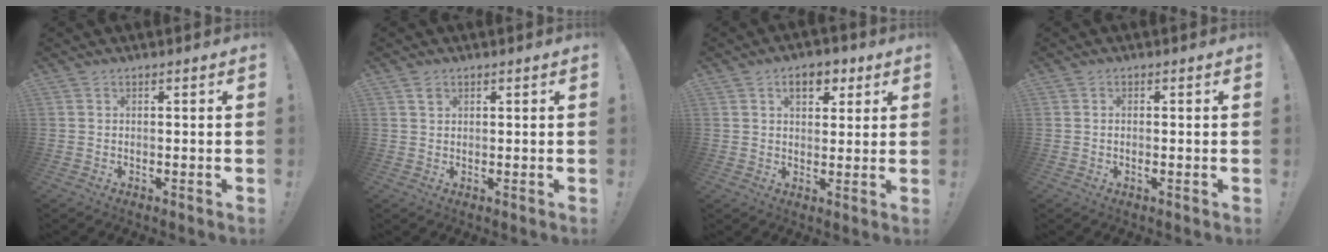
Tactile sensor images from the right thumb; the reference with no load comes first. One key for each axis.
{"total": 1.3, "fx": 0.8, "fy": 0.9, "fz": 0.5, "tx": -0.001, "ty": -0.003, "tz": 0.013}
{"total": 7.2, "fx": 3.2, "fy": 4.8, "fz": 4.4, "tx": -0.052, "ty": -0.002, "tz": 0.055}
{"total": 1.0, "fx": -0.3, "fy": 0.1, "fz": 0.9, "tx": -0.014, "ty": -0.002, "tz": -0.006}